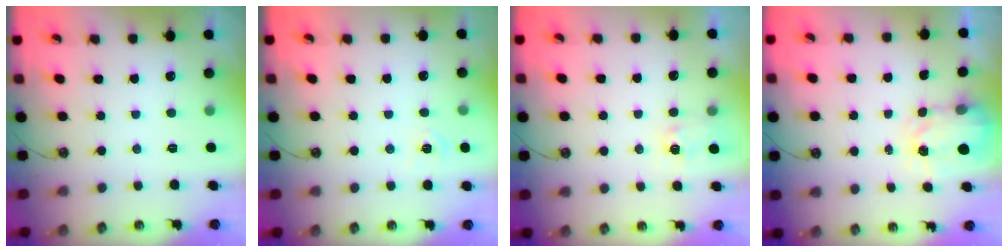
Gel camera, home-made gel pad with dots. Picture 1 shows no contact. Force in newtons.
{"total": 4.9, "press": 4.9, "slide": 0.4}
{"total": 3.9, "press": 3.9, "slide": 0.5}
{"total": 3.8, "press": 3.7, "slide": 0.5}